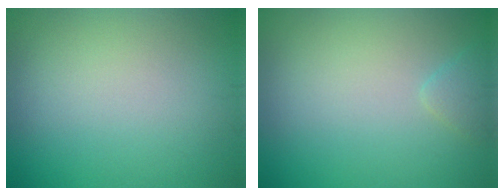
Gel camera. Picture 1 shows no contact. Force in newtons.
{"total": 1.0, "press": 1.0, "slide": 0.1}